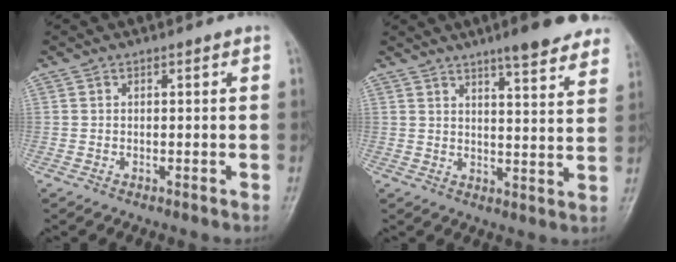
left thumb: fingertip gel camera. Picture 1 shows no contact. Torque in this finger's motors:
{"motor_torque": [2.39, 0.70, 1.57, -1.20, 0.06]}